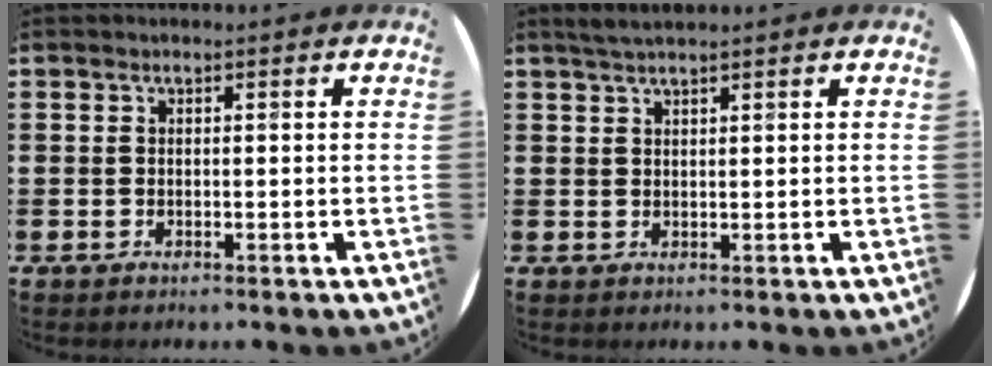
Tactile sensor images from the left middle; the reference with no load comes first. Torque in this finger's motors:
{"motor_torque": [0.45, -0.38, 0.05, 0.01]}